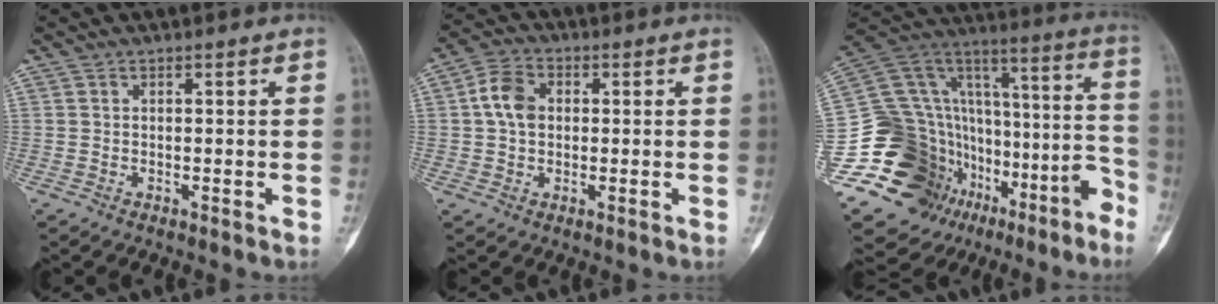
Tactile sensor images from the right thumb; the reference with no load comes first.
{"total": 6.8, "force": [0.7, 5.2, 4.4], "torque": [-0.074, 0.013, 0.007]}
{"total": 32.0, "force": [-17.1, 19.5, 18.7], "torque": [-0.277, 0.150, -0.259]}